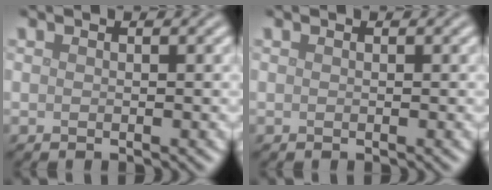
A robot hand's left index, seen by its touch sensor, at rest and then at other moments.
{"total": 0.0}